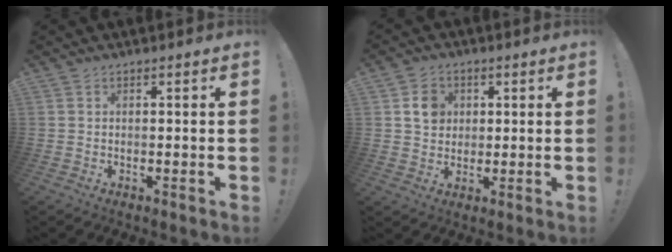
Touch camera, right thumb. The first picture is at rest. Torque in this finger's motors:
{"motor_torque": [0.81, 0.92, 0.34, 0.32, 0.01]}